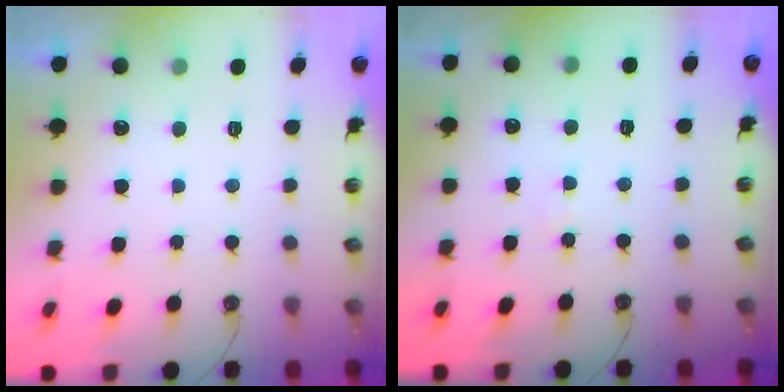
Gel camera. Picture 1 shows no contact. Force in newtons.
{"total": 1.0, "press": 1.0, "slide": 0.1}